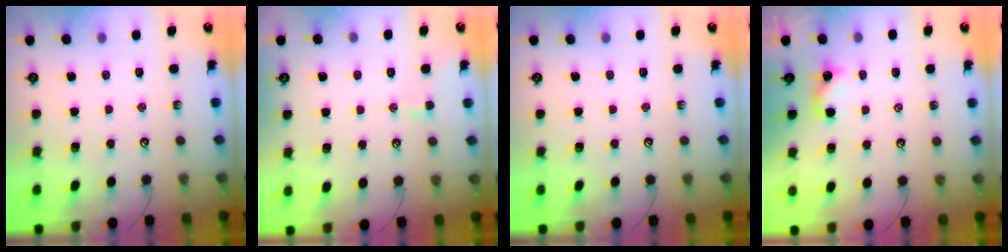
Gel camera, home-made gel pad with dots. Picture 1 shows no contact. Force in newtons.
{"total": 0.5, "press": 0.4, "slide": 0.4}
{"total": 0.0}
{"total": 2.6, "press": 2.5, "slide": 0.5}